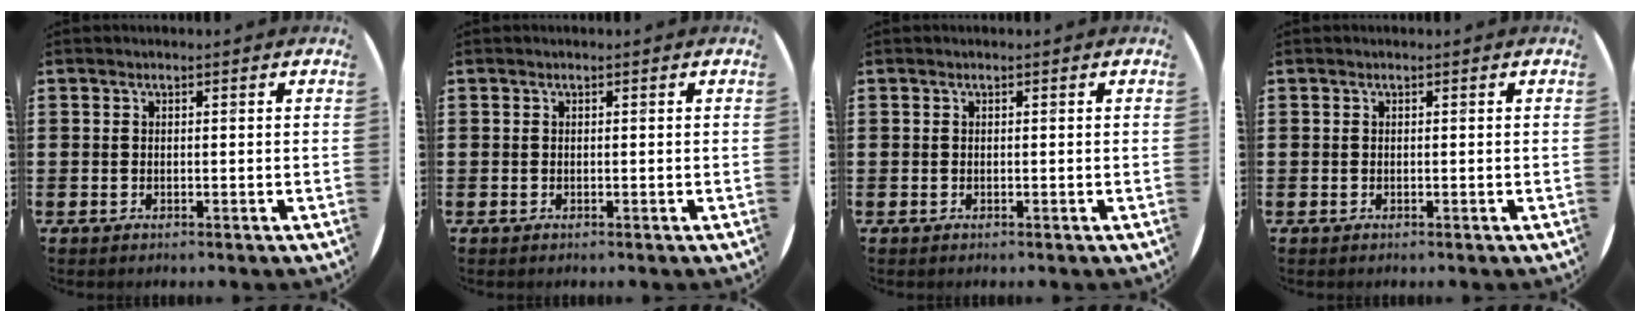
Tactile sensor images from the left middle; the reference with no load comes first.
{"total": 0.0}
{"total": 0.0}
{"total": 0.0}